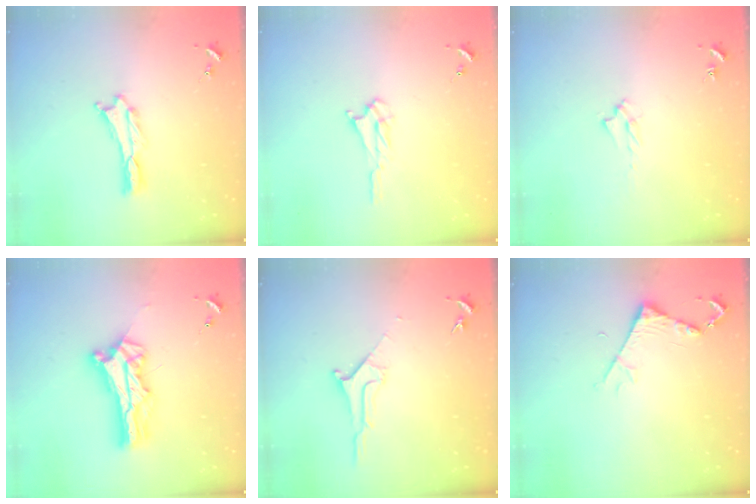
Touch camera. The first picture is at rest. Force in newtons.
{"total": 2.5, "press": 2.5, "slide": 0.3}
{"total": 1.7, "press": 1.6, "slide": 0.3}
{"total": 10.1, "press": 10.0, "slide": 0.9}
{"total": 1.8, "press": 1.7, "slide": 0.2}
{"total": 4.4, "press": 4.4, "slide": 0.5}